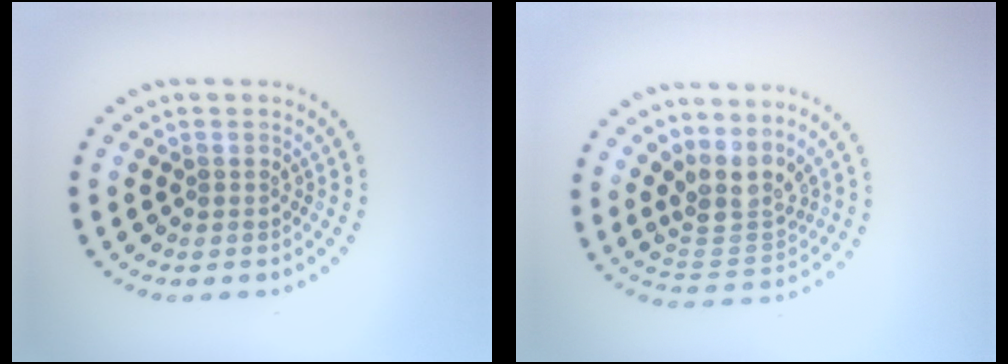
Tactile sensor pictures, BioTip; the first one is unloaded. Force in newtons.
{"total": 3.3, "press": 2.5, "slide": 2.1}